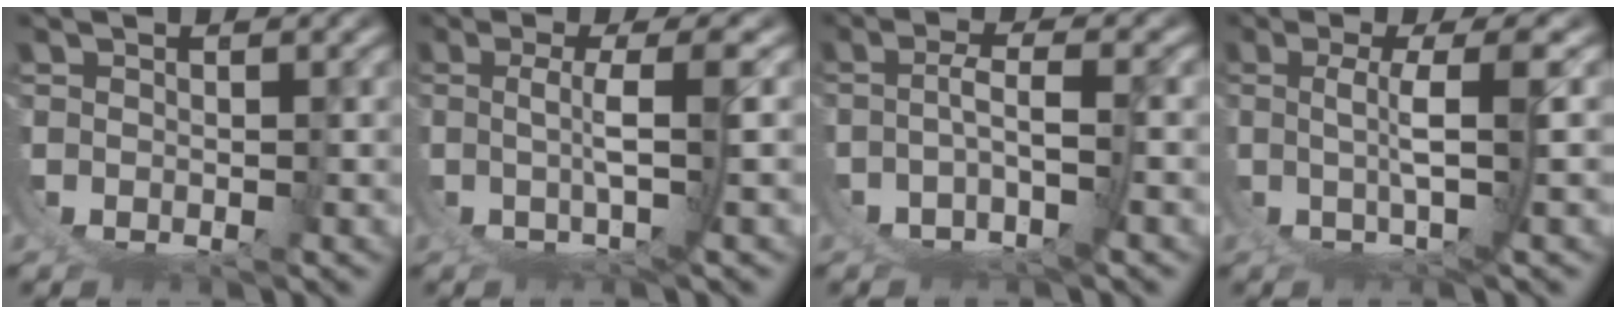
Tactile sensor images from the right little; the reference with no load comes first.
{"total": 4.8, "force": [0.5, -1.7, 4.4], "torque": [-0.059, -0.005, 0.017]}
{"total": 3.8, "force": [-2.6, 0.2, 2.7], "torque": [-0.037, -0.011, -0.036]}
{"total": 5.3, "force": [0.9, -1.5, 5.0], "torque": [-0.069, -0.005, 0.024]}